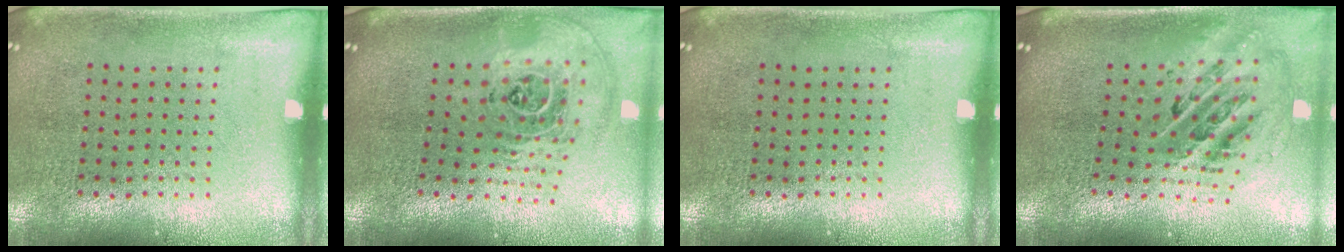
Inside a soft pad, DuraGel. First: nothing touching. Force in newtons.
{"total": 2.6, "press": 1.9, "slide": 1.8}
{"total": 0.0}
{"total": 2.2, "press": 1.6, "slide": 1.5}